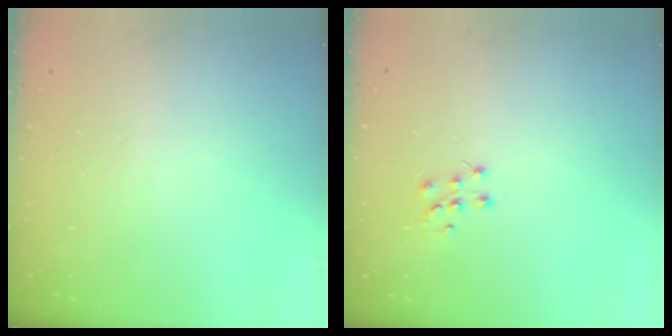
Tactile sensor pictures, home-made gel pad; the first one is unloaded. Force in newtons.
{"total": 7.2, "press": 7.1, "slide": 0.7}